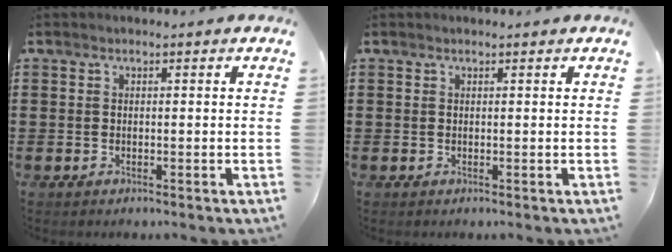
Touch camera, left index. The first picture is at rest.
{"total": 0.0}